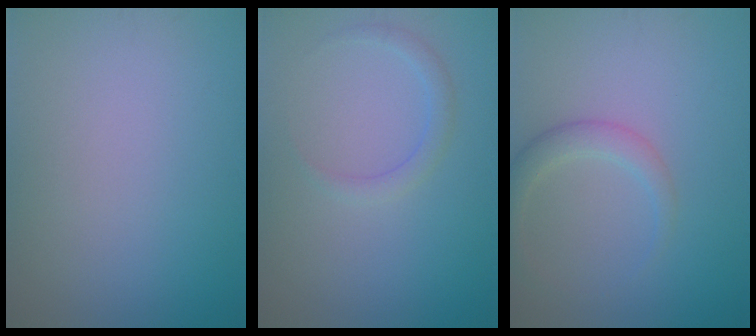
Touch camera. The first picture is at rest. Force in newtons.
{"total": 1.4, "press": 1.4, "slide": 0.2}
{"total": 2.4, "press": 2.4, "slide": 0.2}